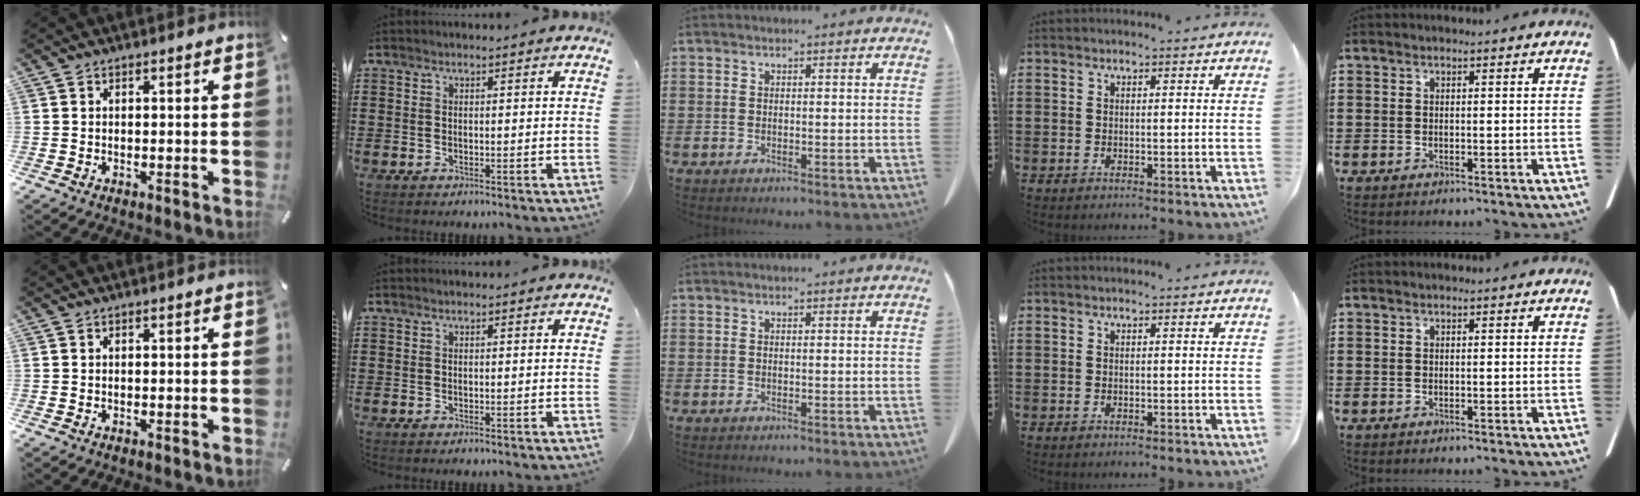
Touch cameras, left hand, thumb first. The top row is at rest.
{}